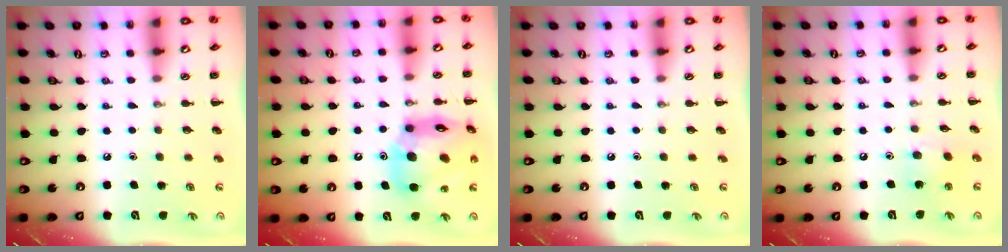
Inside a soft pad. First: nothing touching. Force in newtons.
{"total": 18.1, "press": 17.4, "slide": 5.1}
{"total": 0.0}
{"total": 7.5, "press": 7.3, "slide": 1.8}